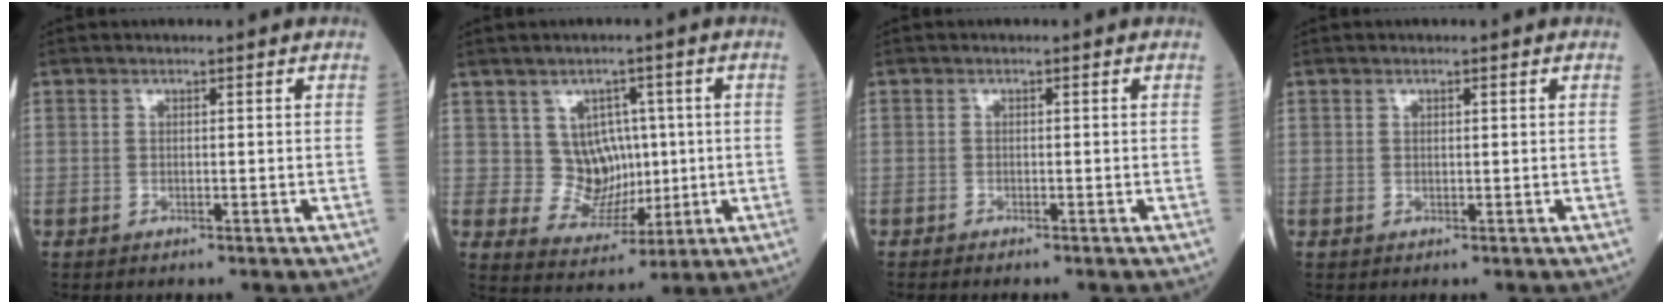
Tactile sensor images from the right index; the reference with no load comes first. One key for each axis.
{"total": 6.4, "fx": 1.3, "fy": 5.5, "fz": 2.9, "tx": -0.038, "ty": 0.009, "tz": 0.038}
{"total": 1.4, "fx": -1.2, "fy": -0.1, "fz": 0.7, "tx": -0.010, "ty": 0.000, "tz": -0.013}
{"total": 0.0}